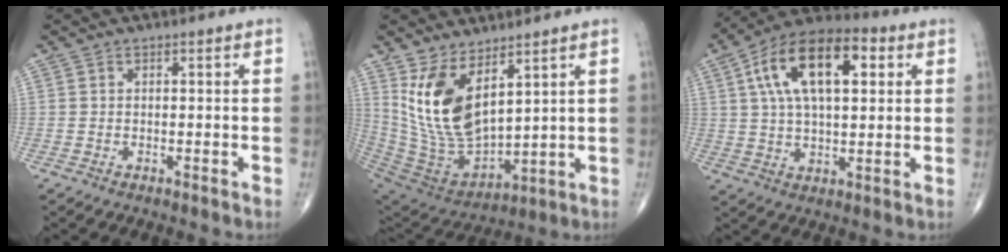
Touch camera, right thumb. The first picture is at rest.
{"total": 15.9, "force": [7.0, 7.5, 12.2], "torque": [-0.222, -0.047, 0.160]}
{"total": 17.9, "force": [5.3, 8.7, 14.7], "torque": [-0.242, 0.016, 0.083]}